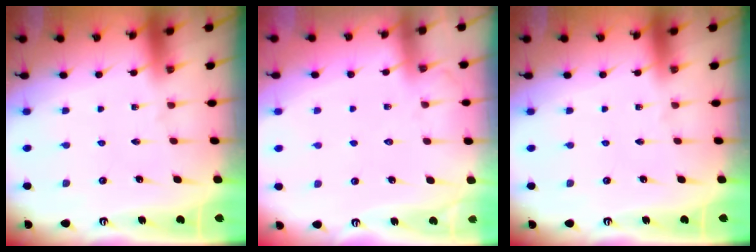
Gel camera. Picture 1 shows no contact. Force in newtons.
{"total": 4.4, "press": 4.4, "slide": 0.5}
{"total": 0.0}